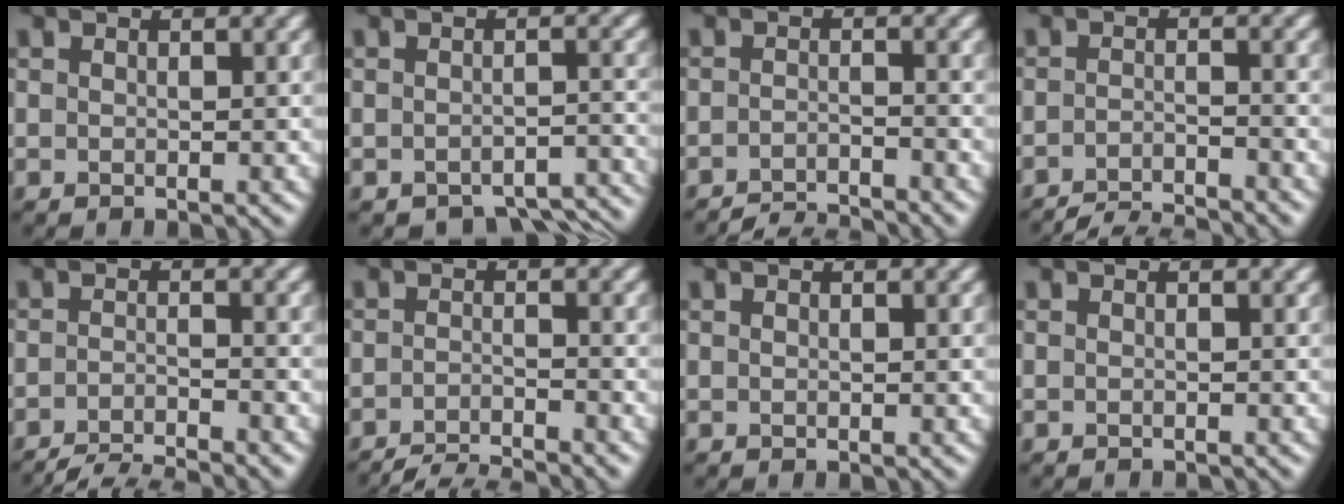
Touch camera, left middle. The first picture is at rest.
{"total": 4.0, "force": [-3.8, 0.8, 0.7], "torque": [-0.013, -0.004, -0.035]}
{"total": 4.0, "force": [-3.9, 0.3, 0.9], "torque": [-0.011, -0.003, -0.067]}
{"total": 4.7, "force": [-4.5, 0.4, 1.3], "torque": [-0.021, -0.005, -0.077]}
{"total": 4.9, "force": [-4.6, 0.4, 1.8], "torque": [-0.035, -0.007, -0.081]}
{"total": 4.4, "force": [-4.2, 0.3, 1.4], "torque": [-0.025, -0.005, -0.074]}
{"total": 0.0}
{"total": 0.6, "force": [-0.5, 0.2, 0.3], "torque": [0.002, -0.007, -0.015]}